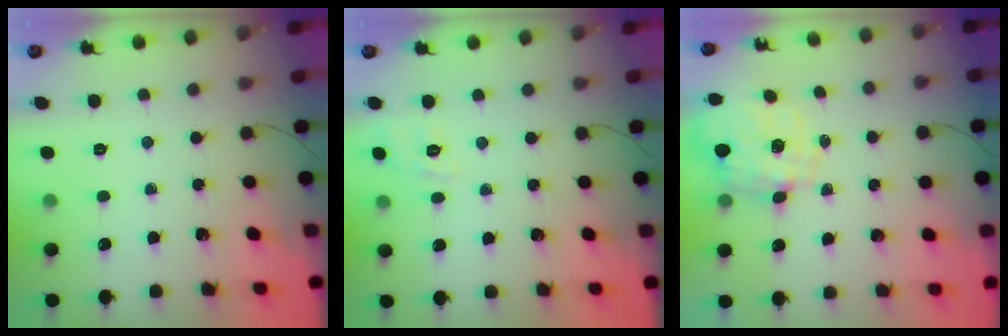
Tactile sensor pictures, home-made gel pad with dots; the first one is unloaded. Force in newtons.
{"total": 2.1, "press": 0.8, "slide": 1.9}
{"total": 2.5, "press": 2.4, "slide": 0.8}